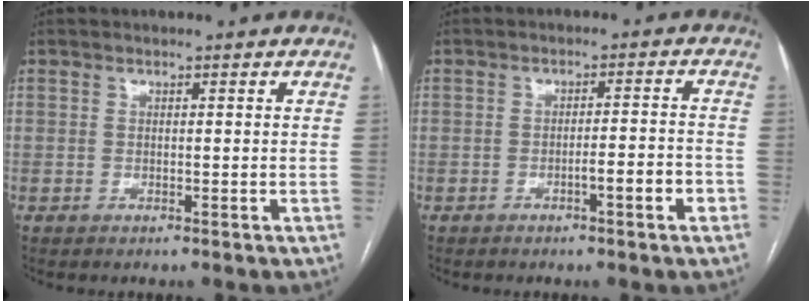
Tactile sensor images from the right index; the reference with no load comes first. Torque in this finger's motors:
{"motor_torque": [0.74, -0.25, 0.13, 0.04]}